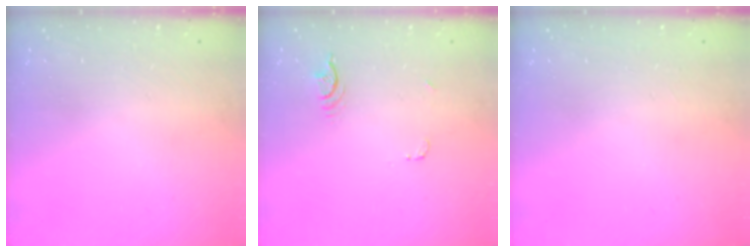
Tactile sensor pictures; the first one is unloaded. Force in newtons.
{"total": 3.9, "press": 3.5, "slide": 1.7}
{"total": 5.0, "press": 5.0, "slide": 0.5}